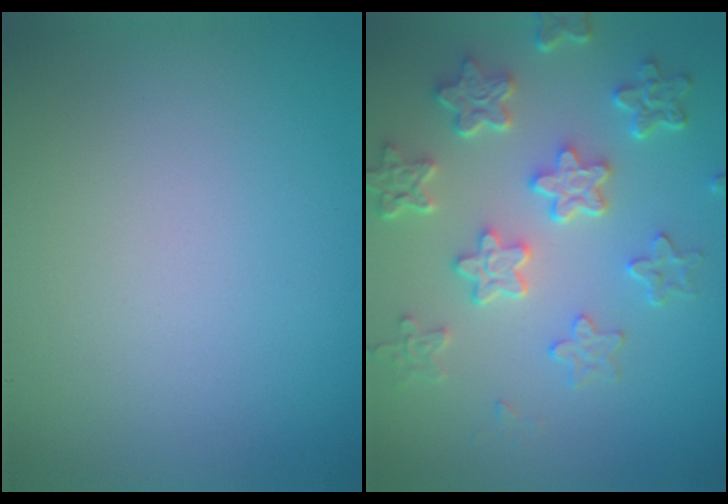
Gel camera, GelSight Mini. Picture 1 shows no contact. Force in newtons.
{"total": 5.8, "press": 4.5, "slide": 3.6}